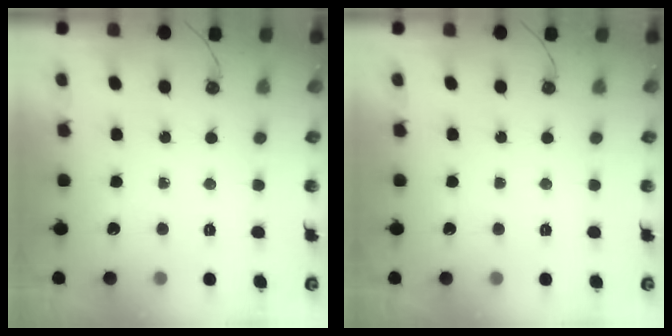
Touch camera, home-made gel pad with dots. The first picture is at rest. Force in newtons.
{"total": 0.0}